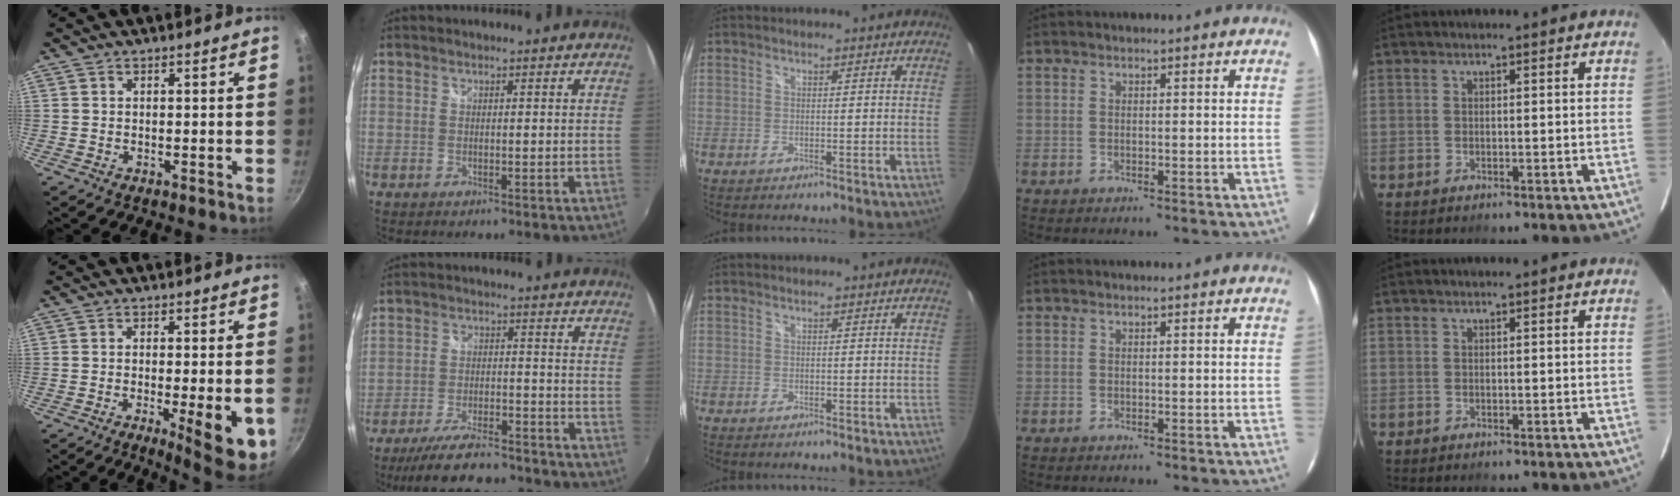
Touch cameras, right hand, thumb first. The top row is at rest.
{"thumb": {"total": 10.1, "force": [-2.9, 1.9, 9.5], "torque": [-0.120, -0.004, -0.034]}, "index": {"total": 13.9, "force": [-11.9, 4.0, 5.9], "torque": [-0.128, -0.003, -0.178]}}